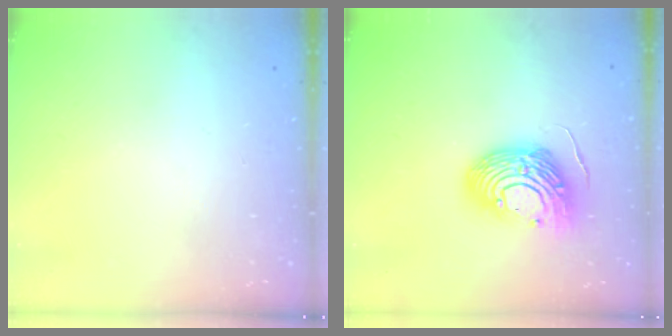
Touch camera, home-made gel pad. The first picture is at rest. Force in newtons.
{"total": 14.0, "press": 13.9, "slide": 2.3}